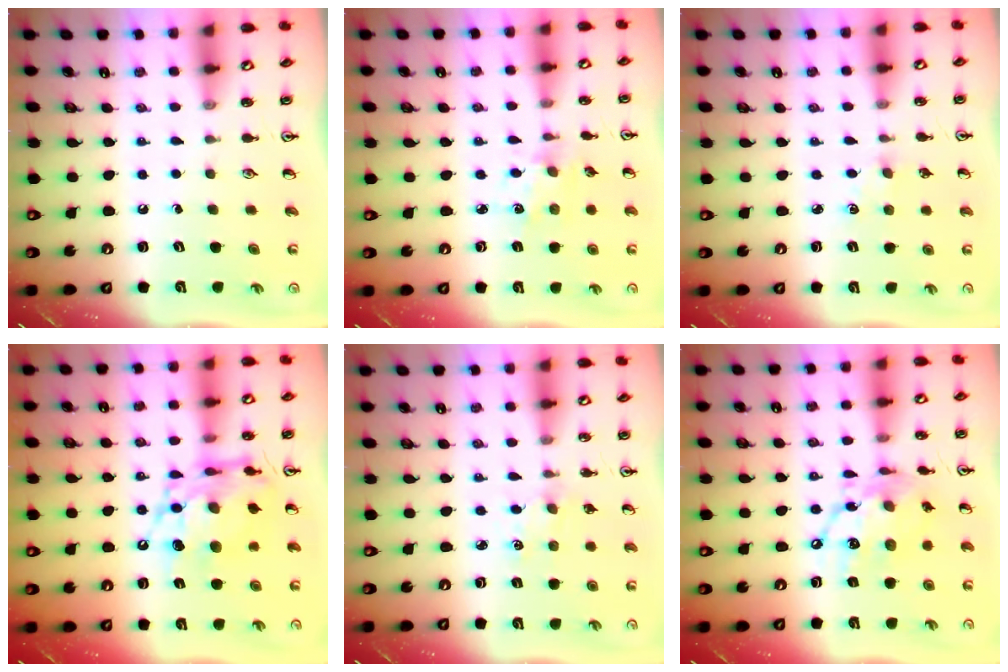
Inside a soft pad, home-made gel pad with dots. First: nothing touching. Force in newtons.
{"total": 2.5, "press": 2.4, "slide": 0.7}
{"total": 2.2, "press": 2.2, "slide": 0.4}
{"total": 14.0, "press": 13.9, "slide": 1.6}
{"total": 1.4, "press": 1.3, "slide": 0.3}
{"total": 14.4, "press": 14.3, "slide": 1.0}